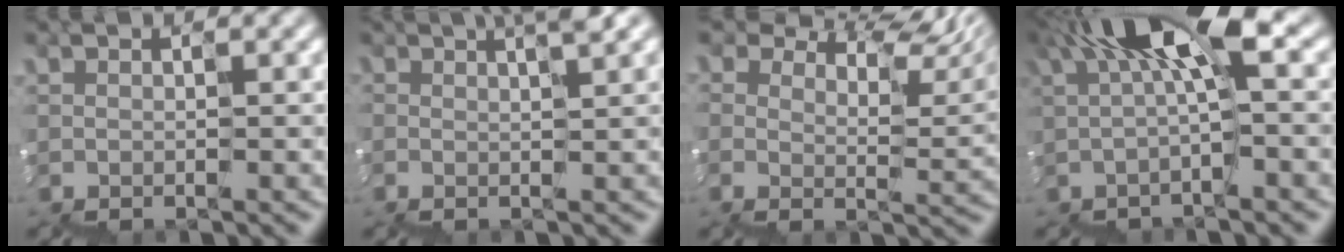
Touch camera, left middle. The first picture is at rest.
{"total": 3.4, "force": [1.3, 0.7, 3.1], "torque": [-0.026, 0.013, 0.011]}
{"total": 8.5, "force": [6.0, 4.1, 4.4], "torque": [-0.073, 0.005, 0.101]}
{"total": 7.0, "force": [2.0, 1.6, 6.5], "torque": [-0.127, 0.013, 0.026]}